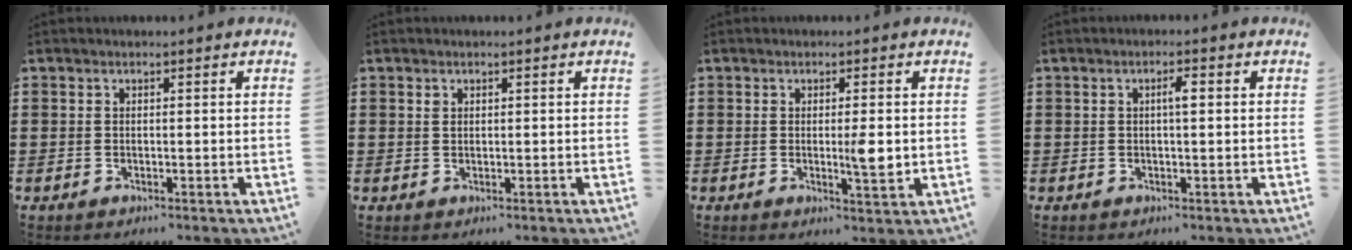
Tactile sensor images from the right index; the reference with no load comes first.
{"total": 0.7, "force": [0.3, 0.5, 0.3], "torque": [-0.009, 0.003, 0.007]}
{"total": 4.0, "force": [0.0, 0.7, 3.9], "torque": [-0.061, -0.005, -0.003]}
{"total": 1.9, "force": [0.3, 0.4, 1.8], "torque": [-0.036, 0.003, 0.002]}